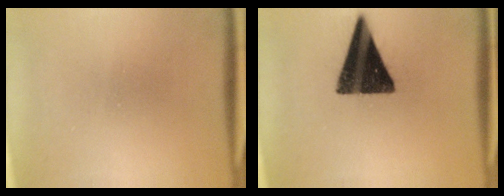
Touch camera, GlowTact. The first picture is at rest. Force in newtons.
{"total": 15.1}